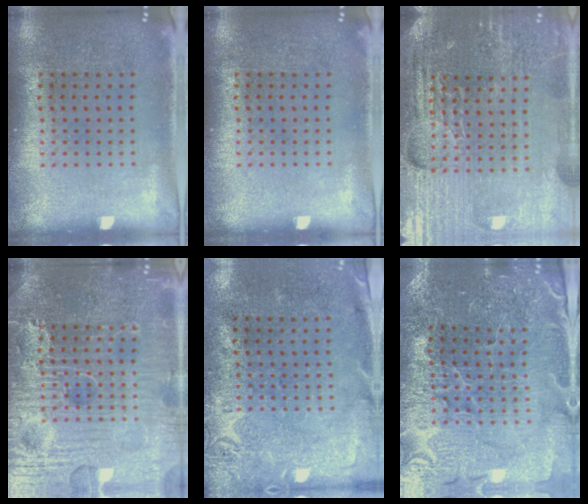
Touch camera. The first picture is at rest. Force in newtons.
{"total": 0.0}
{"total": 4.9, "press": 4.6, "slide": 1.6}
{"total": 7.9, "press": 7.8, "slide": 0.9}
{"total": 2.9, "press": 2.2, "slide": 1.8}
{"total": 3.4, "press": 3.4, "slide": 0.3}